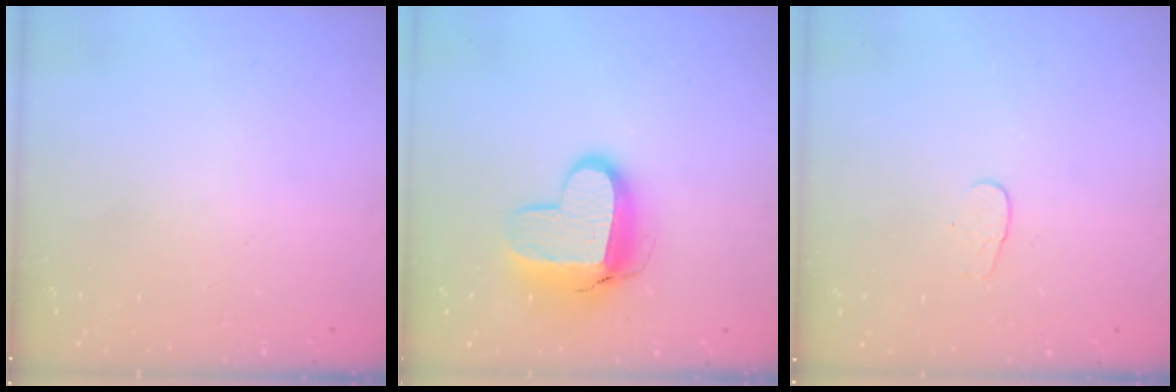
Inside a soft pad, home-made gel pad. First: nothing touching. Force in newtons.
{"total": 11.8, "press": 11.8, "slide": 1.2}
{"total": 3.3, "press": 3.3, "slide": 0.3}